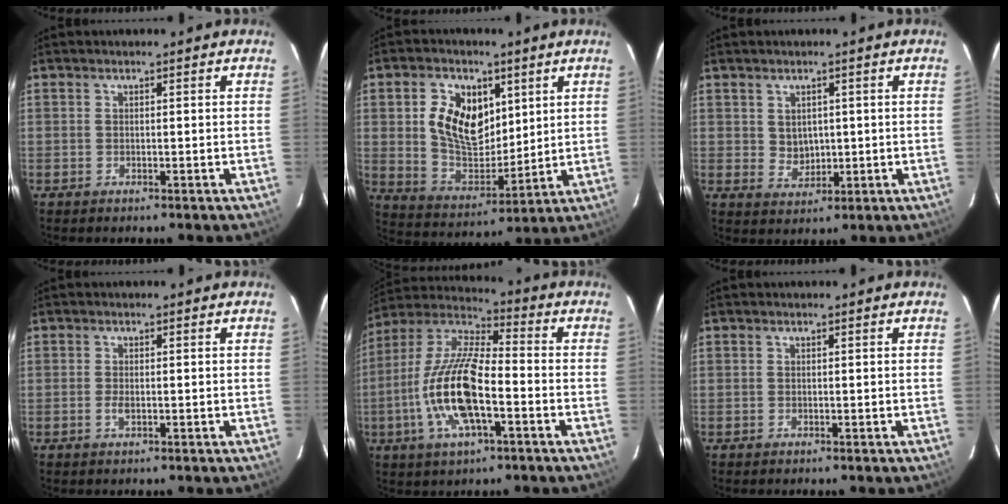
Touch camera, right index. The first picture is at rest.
{"total": 12.8, "force": [3.9, 8.5, 8.8], "torque": [-0.170, 0.012, 0.084]}
{"total": 3.7, "force": [0.8, 3.2, 1.6], "torque": [-0.026, 0.003, 0.025]}
{"total": 1.4, "force": [-0.3, 0.6, 1.2], "torque": [-0.025, -0.001, -0.007]}
{"total": 17.0, "force": [-4.9, 5.7, 15.3], "torque": [-0.313, -0.004, -0.102]}
{"total": 0.0}